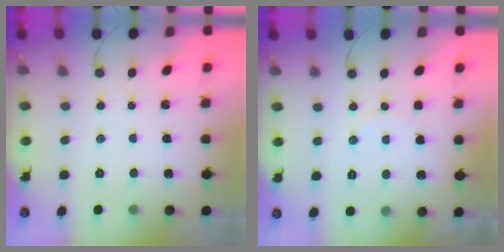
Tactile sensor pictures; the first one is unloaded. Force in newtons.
{"total": 6.5, "press": 6.5, "slide": 0.6}